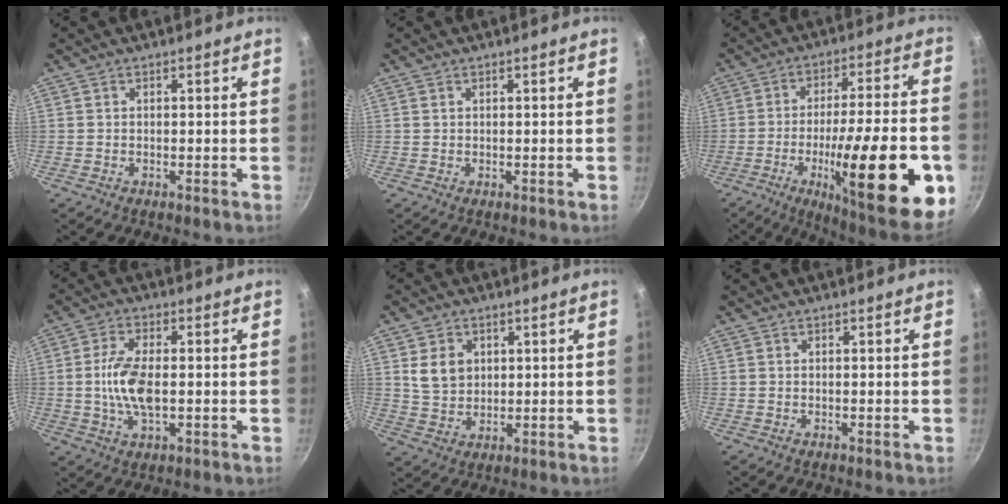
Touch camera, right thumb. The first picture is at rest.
{"total": 0.0}
{"total": 27.5, "force": [-8.1, 6.8, 25.4], "torque": [-0.343, 0.015, -0.115]}
{"total": 9.1, "force": [-0.5, 4.3, 8.0], "torque": [-0.157, 0.007, -0.014]}
{"total": 6.6, "force": [1.7, 5.3, 3.6], "torque": [-0.044, -0.007, 0.037]}
{"total": 0.0}